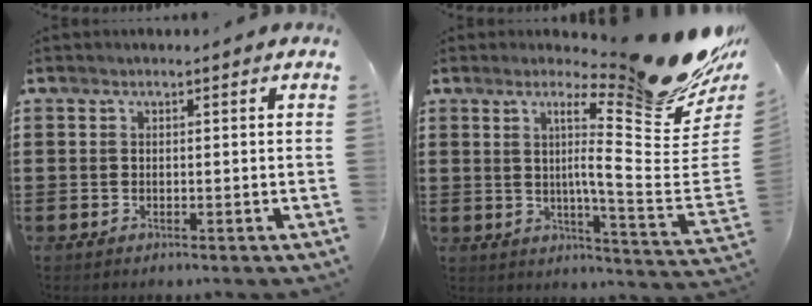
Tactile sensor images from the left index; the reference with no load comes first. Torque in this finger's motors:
{"motor_torque": [0.24, -0.32, 0.48, 0.04]}